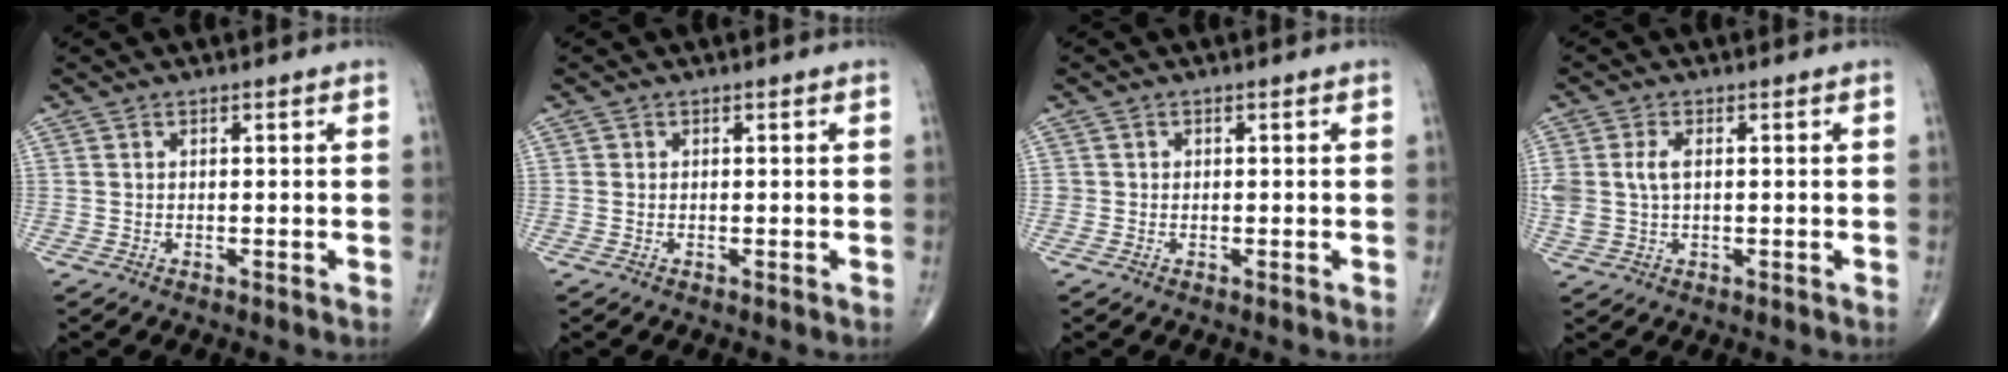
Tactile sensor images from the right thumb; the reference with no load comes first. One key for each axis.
{"total": 0.0}
{"total": 0.8, "fx": 0.0, "fy": 0.8, "fz": 0.0, "tx": 0.007, "ty": 0.004, "tz": -0.002}
{"total": 5.2, "fx": 0.7, "fy": 3.1, "fz": 4.0, "tx": -0.100, "ty": 0.008, "tz": 0.015}